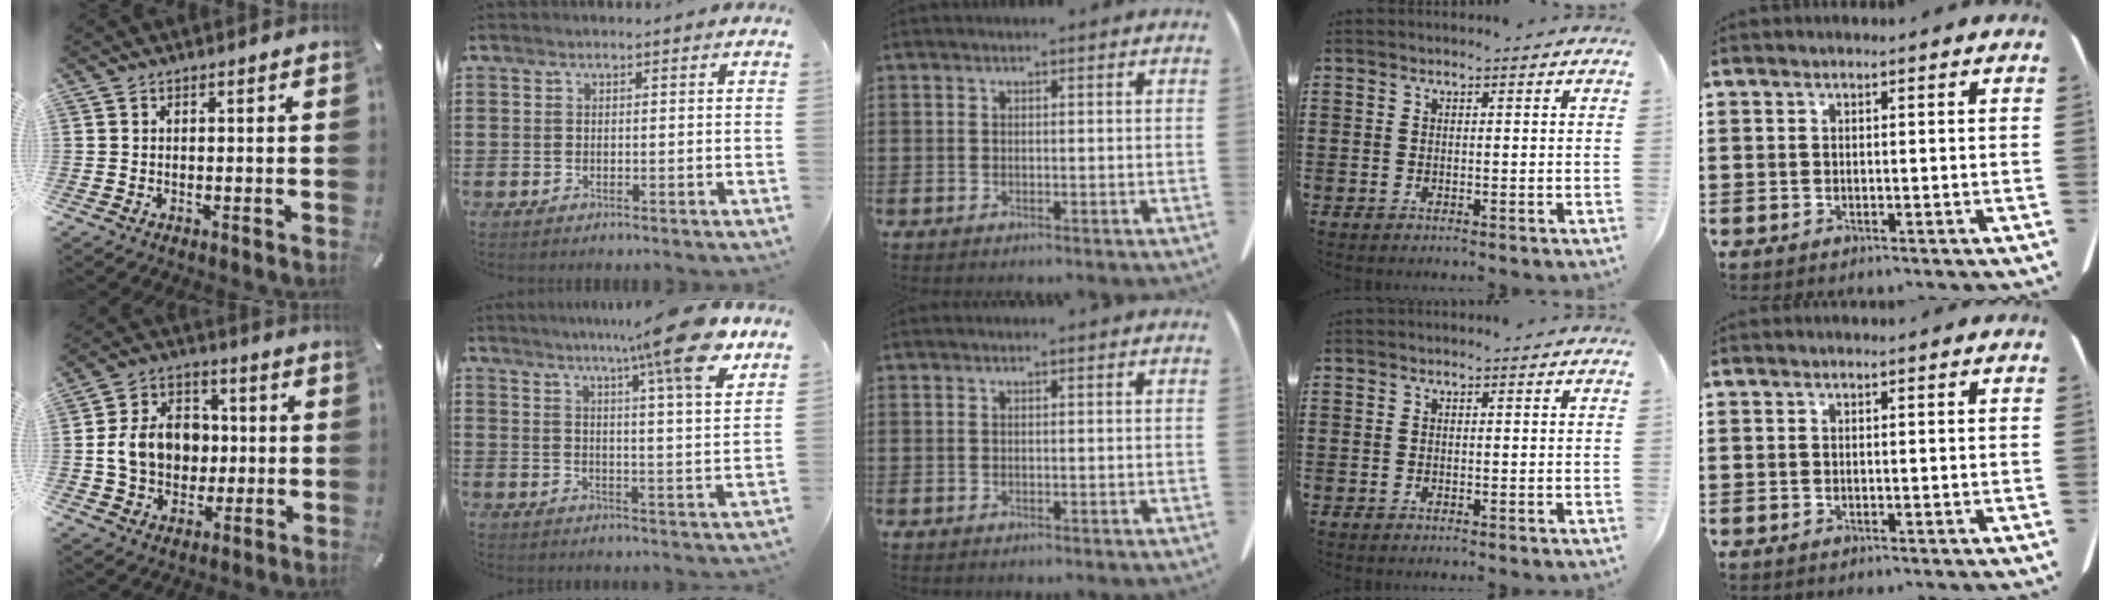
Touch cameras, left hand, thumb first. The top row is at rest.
{"thumb": {"total": 12.0, "force": [-0.2, 10.1, 6.5], "torque": [-0.125, 0.022, -0.001]}, "index": {"total": 12.6, "force": [9.0, 0.4, 8.9], "torque": [-0.139, -0.040, 0.138]}}